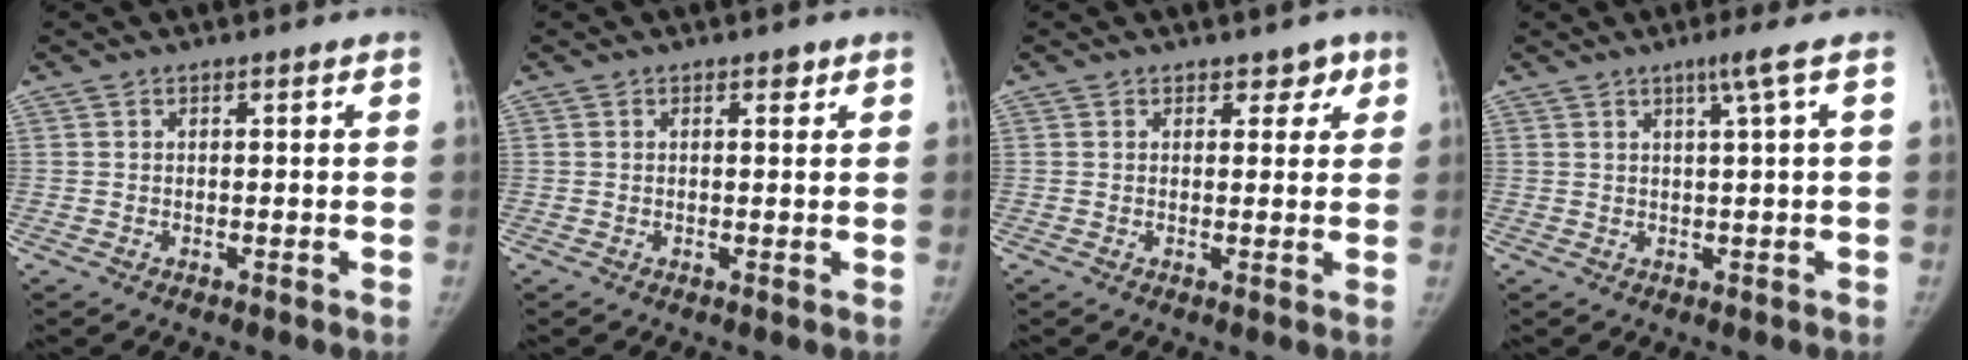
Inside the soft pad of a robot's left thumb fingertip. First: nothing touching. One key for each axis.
{"total": 1.0, "fx": 0.6, "fy": 0.6, "fz": 0.6, "tx": -0.001, "ty": -0.003, "tz": 0.007}
{"total": 2.8, "fx": 1.7, "fy": 1.9, "fz": 1.0, "tx": 0.017, "ty": -0.007, "tz": 0.018}
{"total": 3.0, "fx": 1.3, "fy": -0.8, "fz": 2.6, "tx": -0.051, "ty": -0.003, "tz": 0.028}